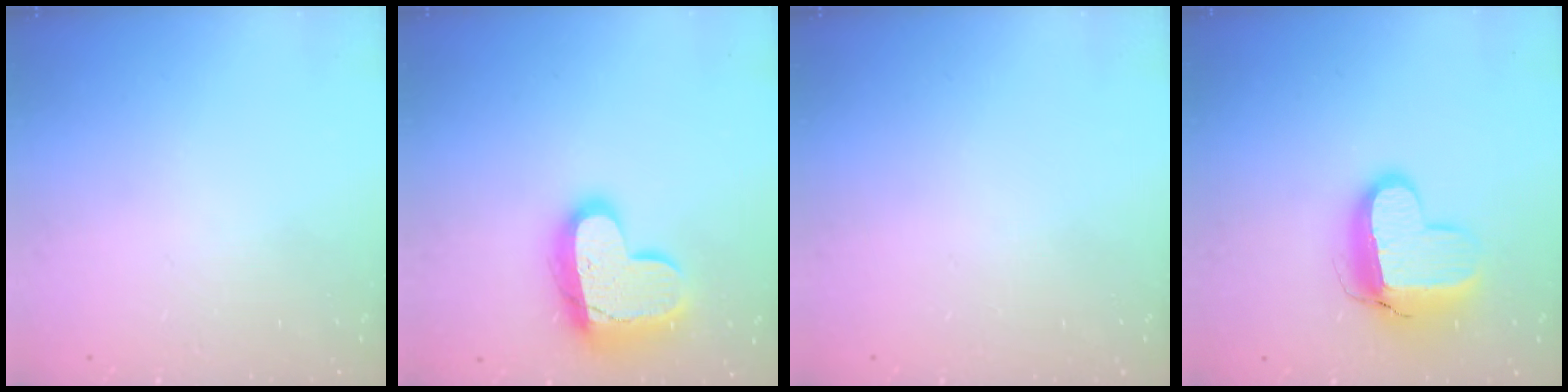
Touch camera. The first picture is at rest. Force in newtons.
{"total": 17.3, "press": 17.2, "slide": 1.4}
{"total": 0.0}
{"total": 13.3, "press": 13.3, "slide": 1.0}